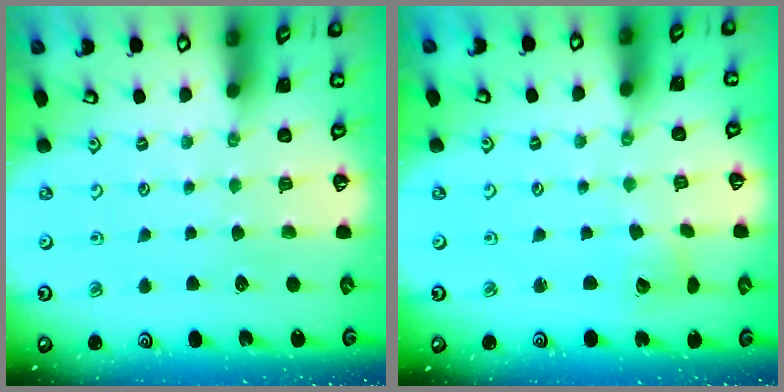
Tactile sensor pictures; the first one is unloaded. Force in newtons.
{"total": 2.1, "press": 2.1, "slide": 0.3}